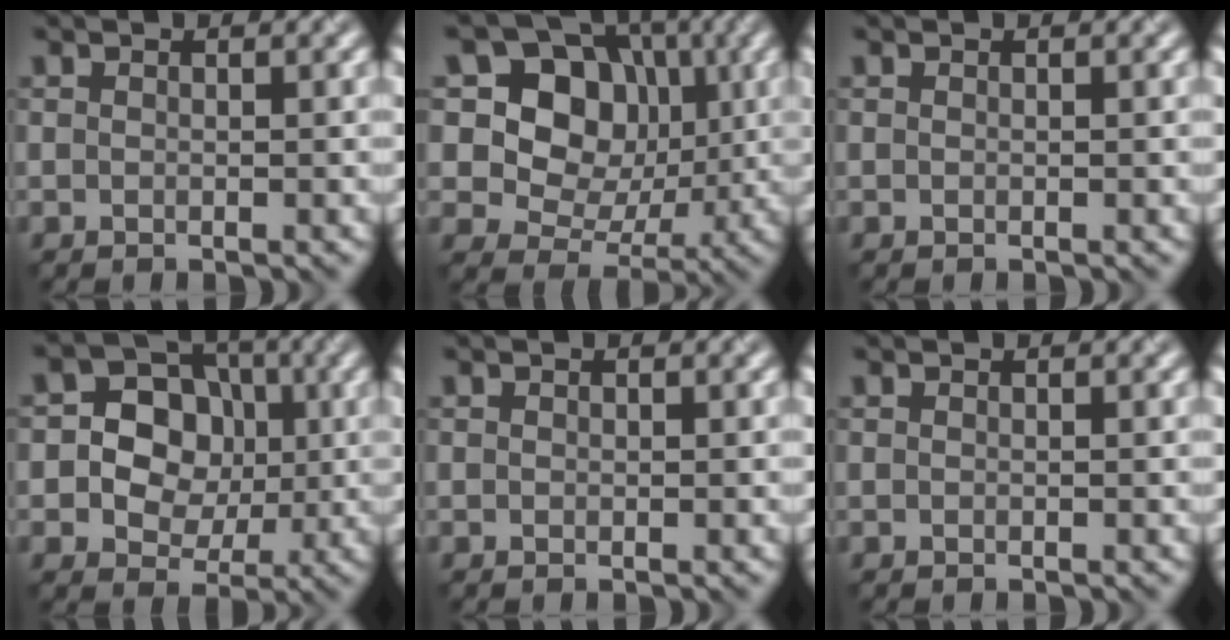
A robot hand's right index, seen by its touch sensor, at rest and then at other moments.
{"total": 10.8, "force": [3.1, 8.7, 5.6], "torque": [-0.111, 0.031, 0.035]}
{"total": 0.0}
{"total": 6.9, "force": [0.7, 6.1, 3.2], "torque": [-0.031, 0.023, -0.009]}
{"total": 0.0}
{"total": 0.0}